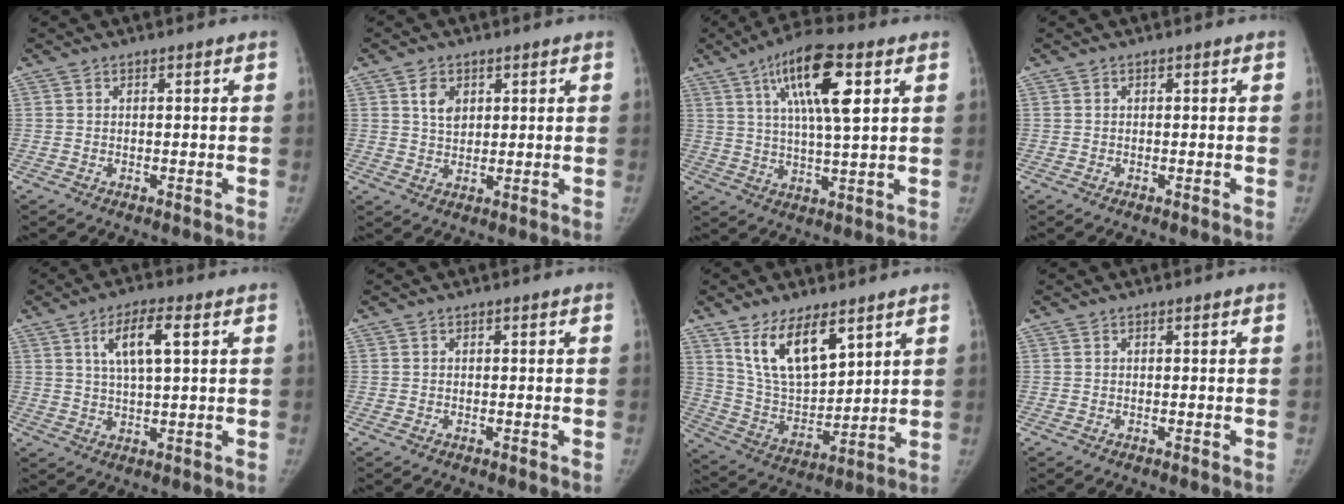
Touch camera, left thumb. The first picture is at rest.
{"total": 4.1, "force": [1.7, 2.9, 2.3], "torque": [-0.027, -0.012, 0.033]}
{"total": 14.5, "force": [5.7, 3.8, 12.8], "torque": [-0.222, -0.008, 0.093]}
{"total": 0.0}
{"total": 7.9, "force": [2.9, 2.5, 7.0], "torque": [-0.127, -0.003, 0.053]}
{"total": 0.0}
{"total": 14.2, "force": [8.3, 6.4, 9.6], "torque": [-0.142, -0.047, 0.170]}
{"total": 0.0}